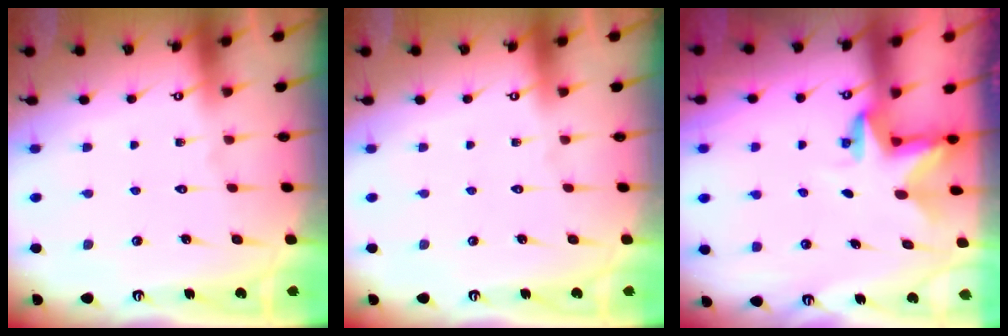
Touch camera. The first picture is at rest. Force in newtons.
{"total": 0.0}
{"total": 2.9, "press": 2.9, "slide": 0.2}